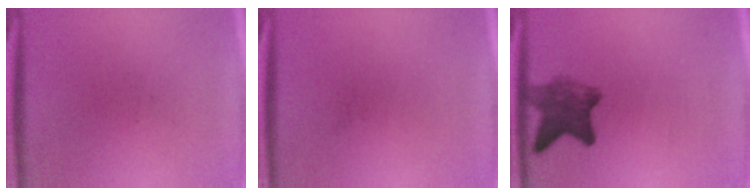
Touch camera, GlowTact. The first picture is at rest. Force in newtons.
{"total": 0.0}
{"total": 6.2}